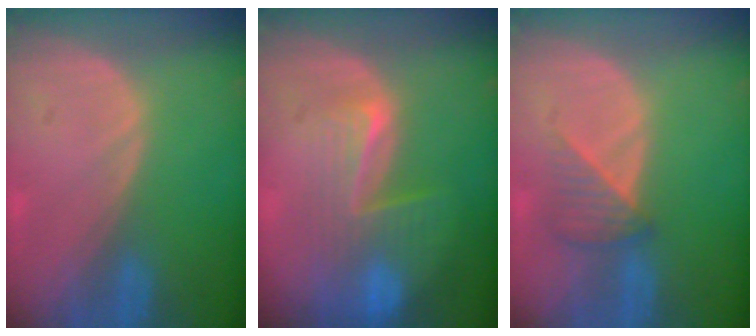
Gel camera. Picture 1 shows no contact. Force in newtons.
{"total": 8.1, "press": 7.0, "slide": 4.1}
{"total": 3.5, "press": 3.5, "slide": 0.4}